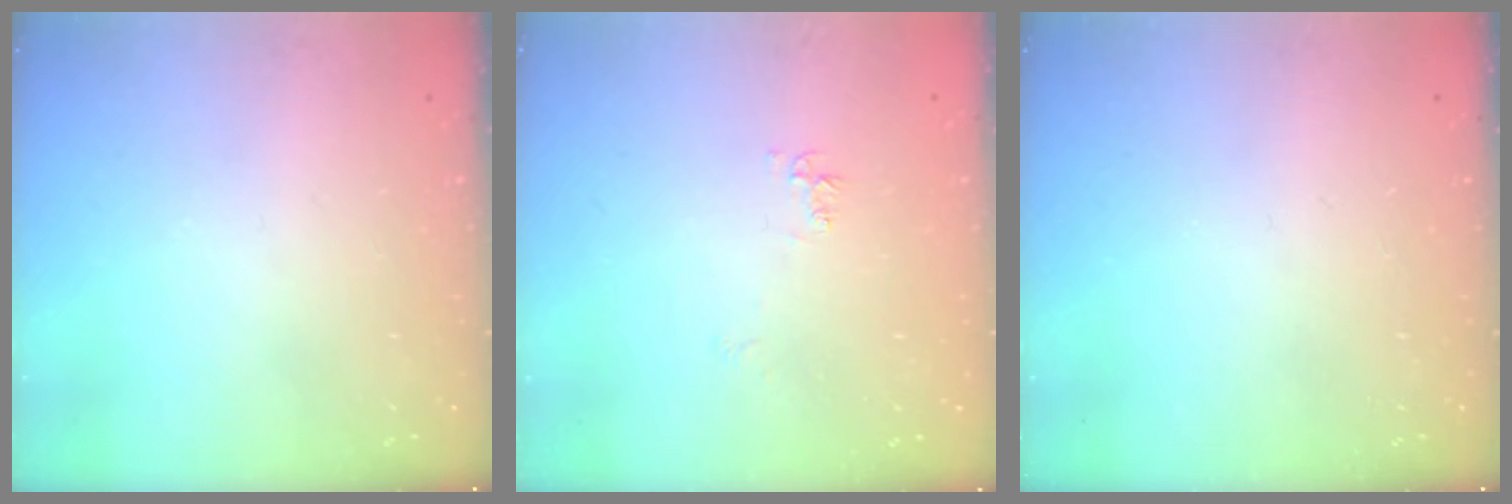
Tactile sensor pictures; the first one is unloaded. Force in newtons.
{"total": 4.9, "press": 4.9, "slide": 0.6}
{"total": 0.0}